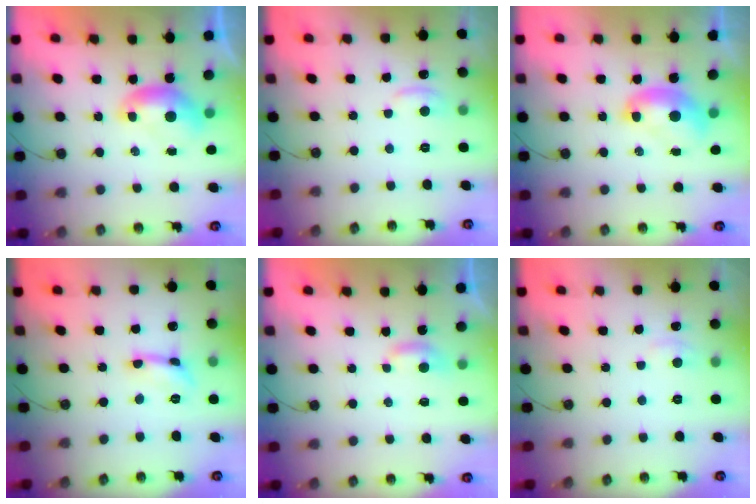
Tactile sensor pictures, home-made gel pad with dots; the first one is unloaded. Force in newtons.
{"total": 1.5, "press": 1.2, "slide": 0.9}
{"total": 1.9, "press": 1.9, "slide": 0.0}
{"total": 2.0, "press": 2.0, "slide": 0.3}
{"total": 2.7, "press": 2.7, "slide": 0.4}
{"total": 2.5, "press": 2.5, "slide": 0.6}